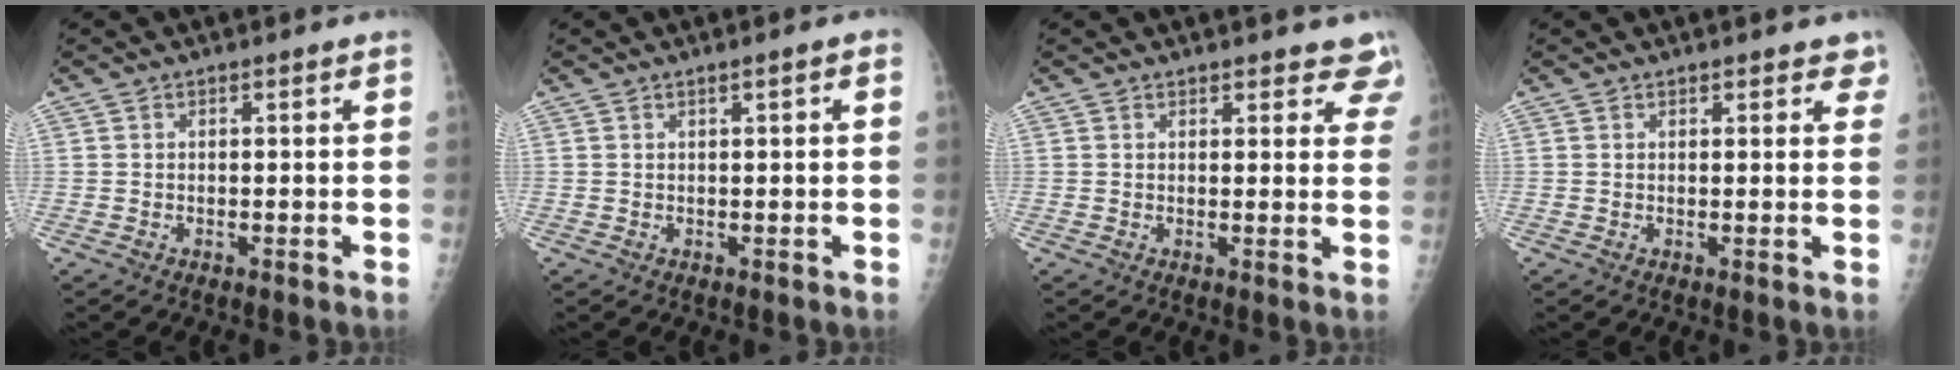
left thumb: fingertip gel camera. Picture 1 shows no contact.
{"total": 1.3, "force": [0.5, 0.1, 1.2], "torque": [-0.022, 0.001, 0.007]}
{"total": 6.3, "force": [5.6, 2.4, 1.6], "torque": [0.027, -0.022, 0.047]}
{"total": 3.1, "force": [2.4, 1.4, 1.5], "torque": [0.016, -0.004, 0.023]}